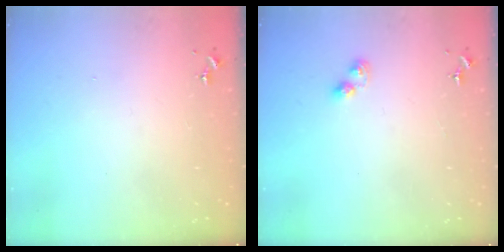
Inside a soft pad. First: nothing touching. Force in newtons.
{"total": 2.6, "press": 2.6, "slide": 0.4}